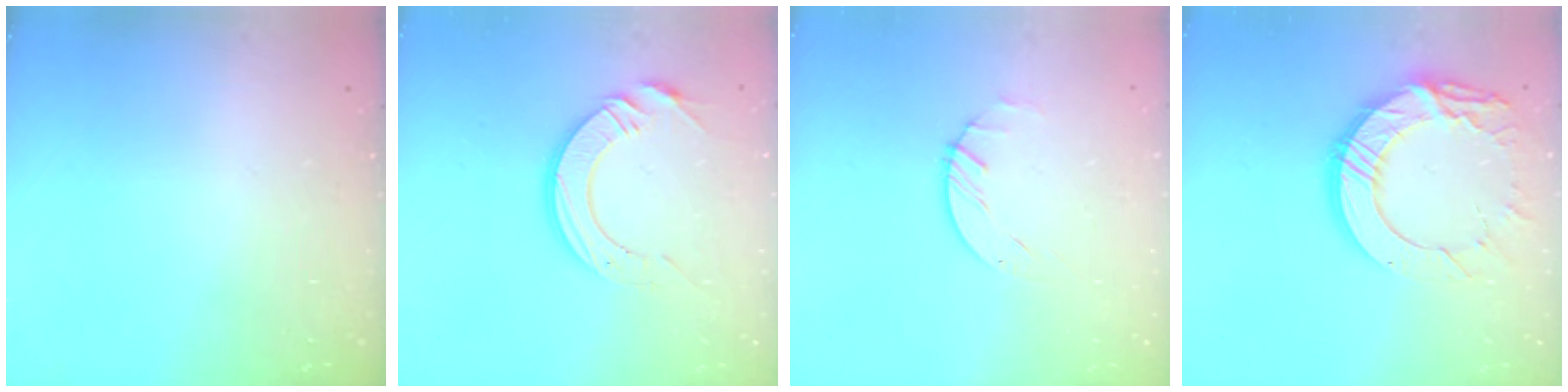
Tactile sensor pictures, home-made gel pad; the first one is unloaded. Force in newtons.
{"total": 12.8, "press": 12.7, "slide": 1.2}
{"total": 0.6, "press": 0.6, "slide": 0.1}
{"total": 15.1, "press": 15.1, "slide": 0.9}